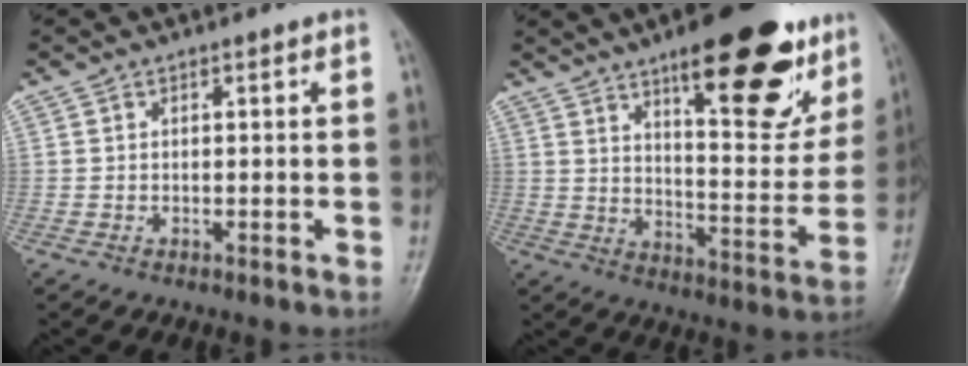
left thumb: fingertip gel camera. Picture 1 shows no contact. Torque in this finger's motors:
{"motor_torque": [2.27, 1.16, 1.53, -1.24, 0.39]}